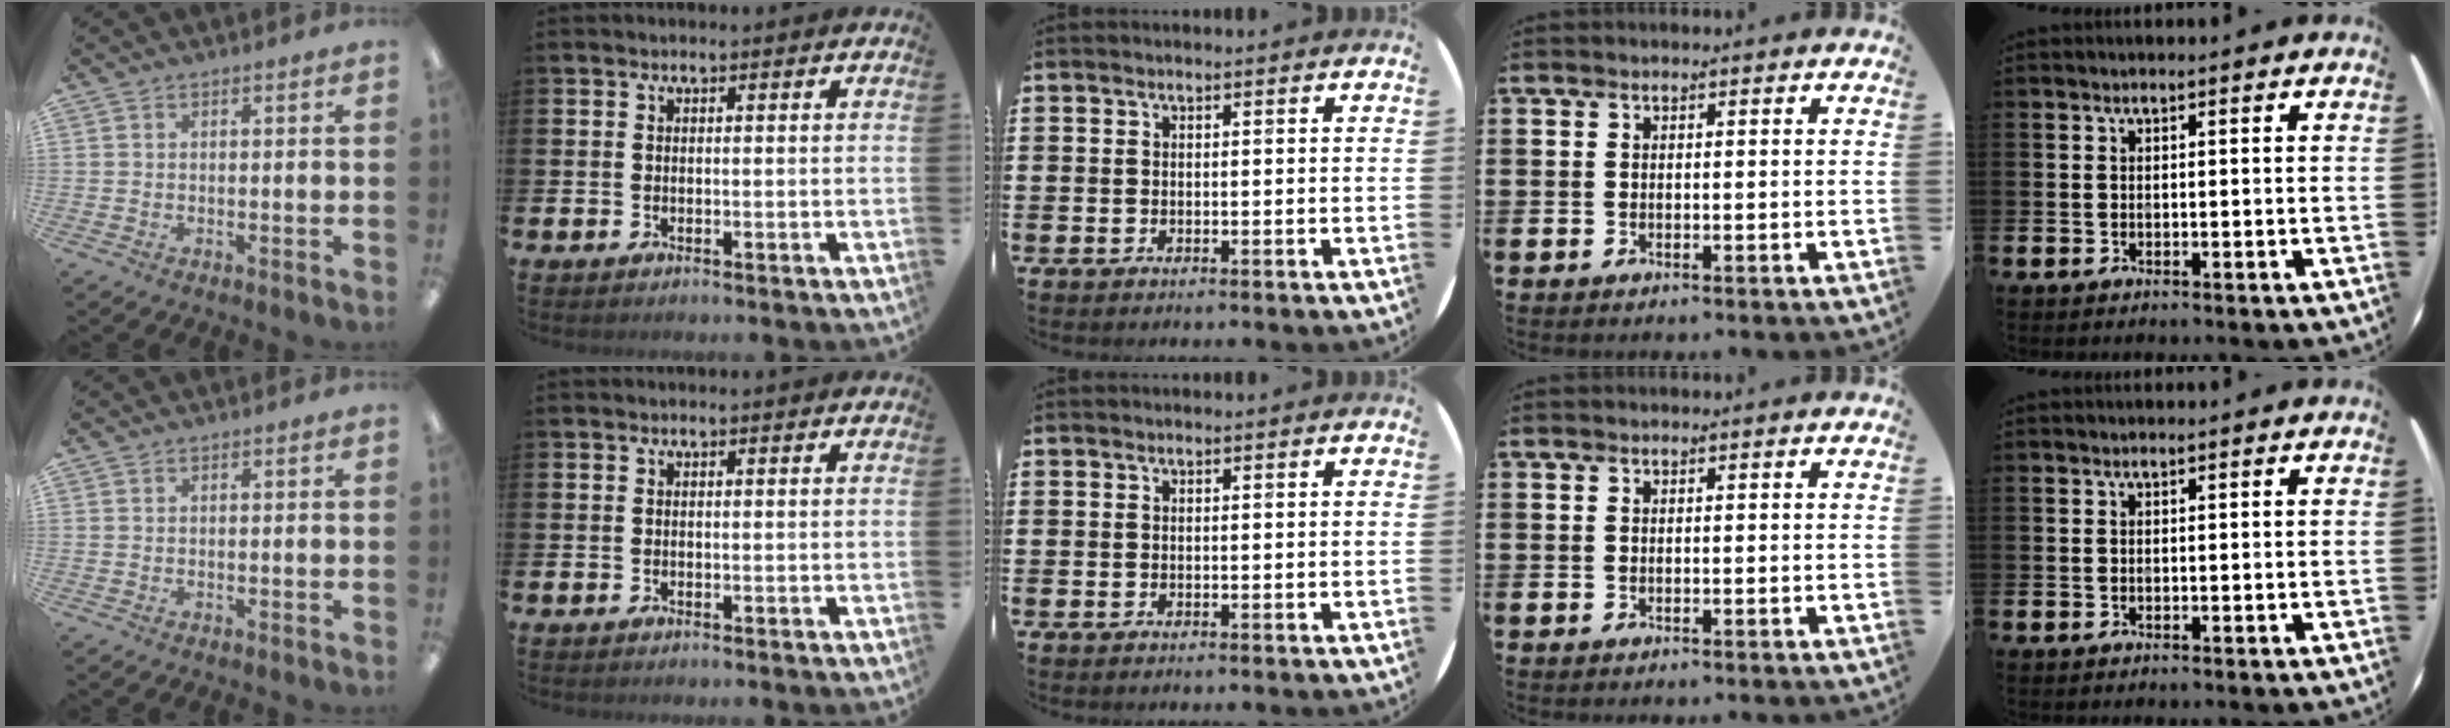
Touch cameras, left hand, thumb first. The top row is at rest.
{}